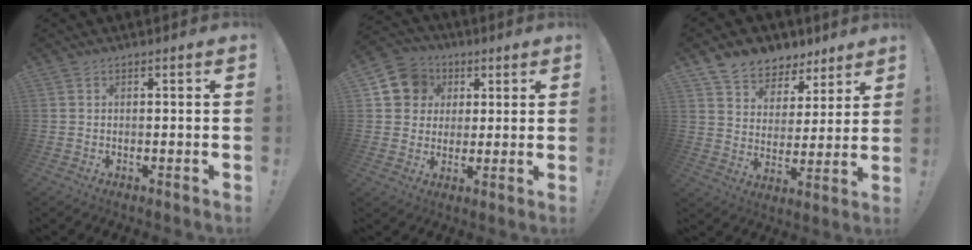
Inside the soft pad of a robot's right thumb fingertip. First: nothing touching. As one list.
[{"total": 11.1, "force": [3.5, 9.9, 3.5], "torque": [-0.045, -0.008, 0.073]}, {"total": 7.9, "force": [6.0, 5.1, 0.8], "torque": [-0.020, -0.053, 0.118]}]